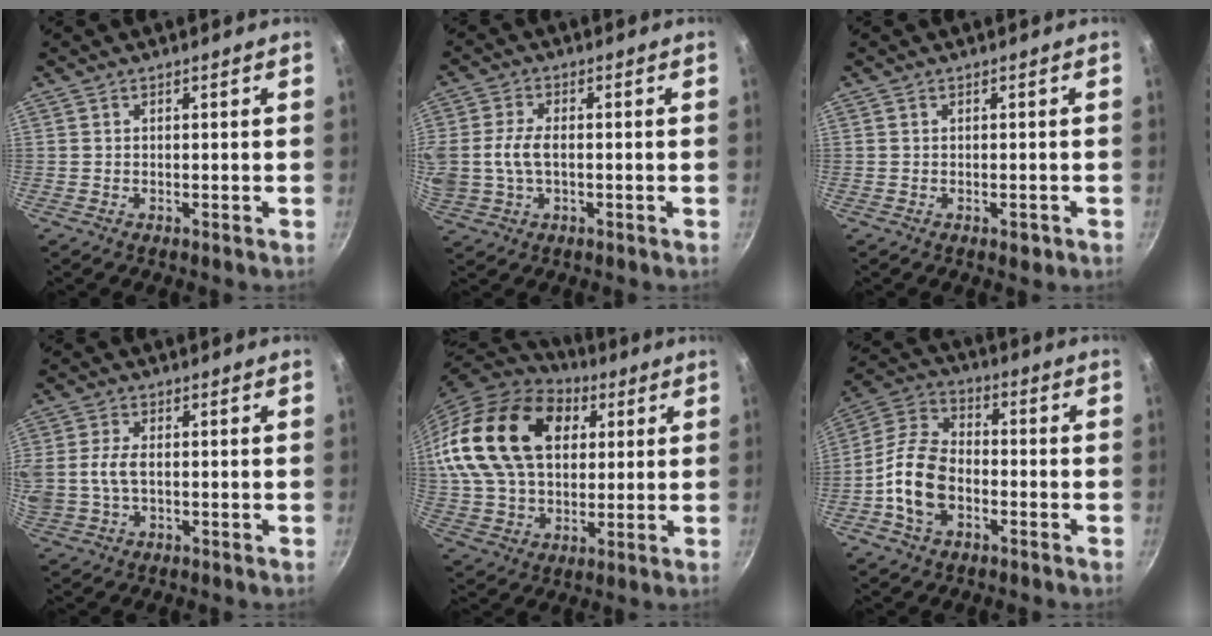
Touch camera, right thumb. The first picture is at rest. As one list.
[{"total": 9.7, "force": [-0.3, 6.3, 7.4], "torque": [-0.161, 0.008, -0.012]}, {"total": 1.7, "force": [-0.7, 0.8, 1.2], "torque": [-0.017, 0.002, -0.008]}, {"total": 8.2, "force": [-0.1, 5.1, 6.3], "torque": [-0.138, 0.005, -0.007]}, {"total": 24.8, "force": [7.4, 16.8, 16.8], "torque": [-0.291, 0.002, 0.130]}, {"total": 12.7, "force": [-3.6, 8.3, 8.9], "torque": [-0.156, 0.037, -0.081]}]